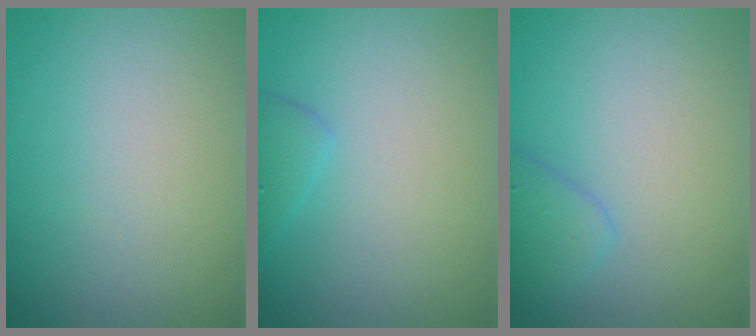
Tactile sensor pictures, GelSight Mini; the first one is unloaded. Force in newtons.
{"total": 1.4, "press": 1.4, "slide": 0.1}
{"total": 1.9, "press": 1.9, "slide": 0.1}